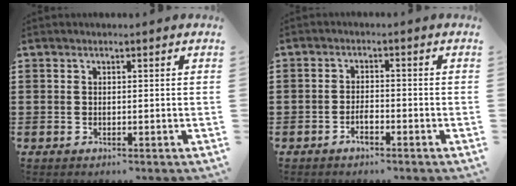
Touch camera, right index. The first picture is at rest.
{"total": 2.2, "force": [-1.4, 0.6, 1.5], "torque": [-0.031, -0.002, -0.026]}